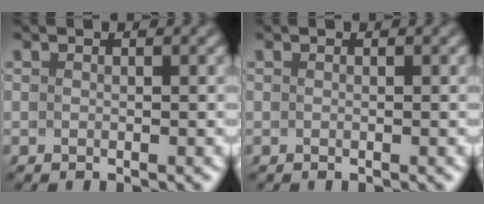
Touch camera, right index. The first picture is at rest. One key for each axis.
{"total": 0.0}